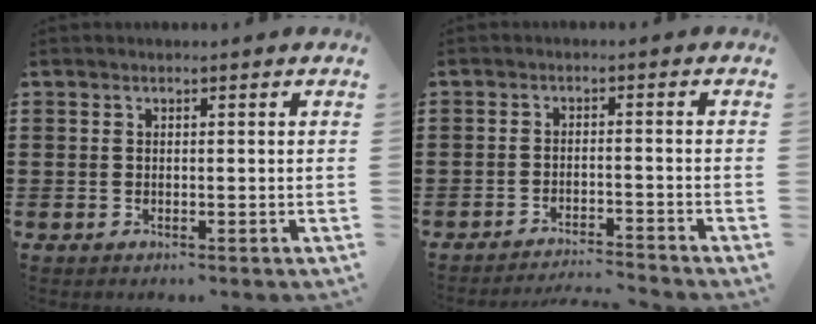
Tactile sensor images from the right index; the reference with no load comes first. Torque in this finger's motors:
{"motor_torque": [0.05, -0.01, 0.03, 0.00]}